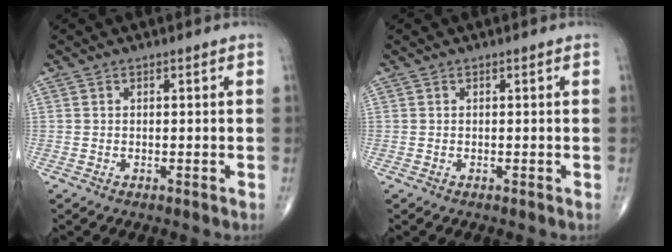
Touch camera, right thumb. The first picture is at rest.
{"total": 0.0}